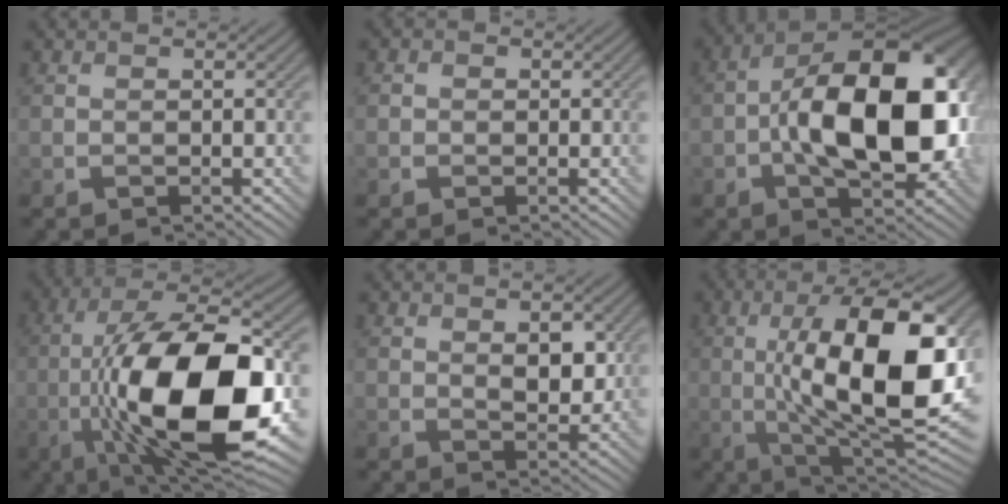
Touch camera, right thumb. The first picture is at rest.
{"total": 1.1, "force": [-0.1, 1.1, 0.3], "torque": [-0.001, -0.003, -0.005]}
{"total": 17.9, "force": [-1.5, 10.0, 14.8], "torque": [-0.231, 0.006, -0.033]}
{"total": 19.2, "force": [-3.8, 8.1, 17.0], "torque": [-0.322, 0.002, -0.070]}
{"total": 4.1, "force": [0.8, 2.4, 3.2], "torque": [-0.047, -0.006, 0.013]}
{"total": 18.1, "force": [0.7, 7.3, 16.5], "torque": [-0.260, 0.010, 0.004]}